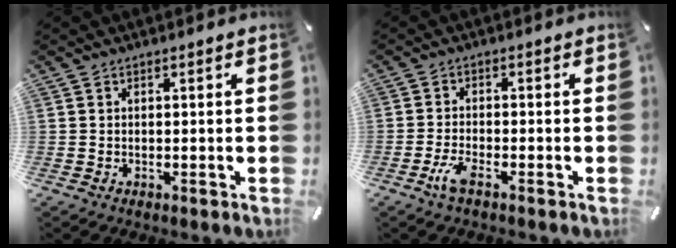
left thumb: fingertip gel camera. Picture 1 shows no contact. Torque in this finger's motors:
{"motor_torque": [-0.01, 0.04, 0.00, 0.00, 0.01]}